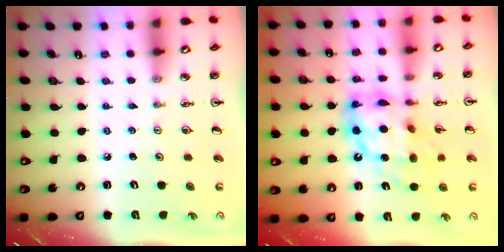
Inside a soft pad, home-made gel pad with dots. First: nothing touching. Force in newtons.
{"total": 14.7, "press": 14.7, "slide": 1.3}